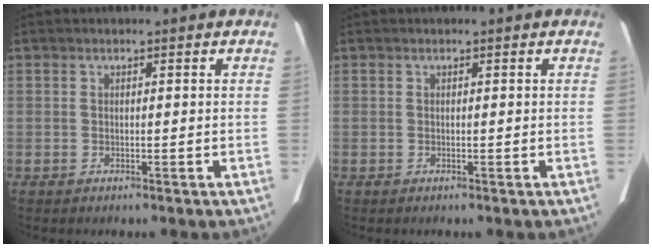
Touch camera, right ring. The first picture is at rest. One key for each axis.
{"total": 0.0}